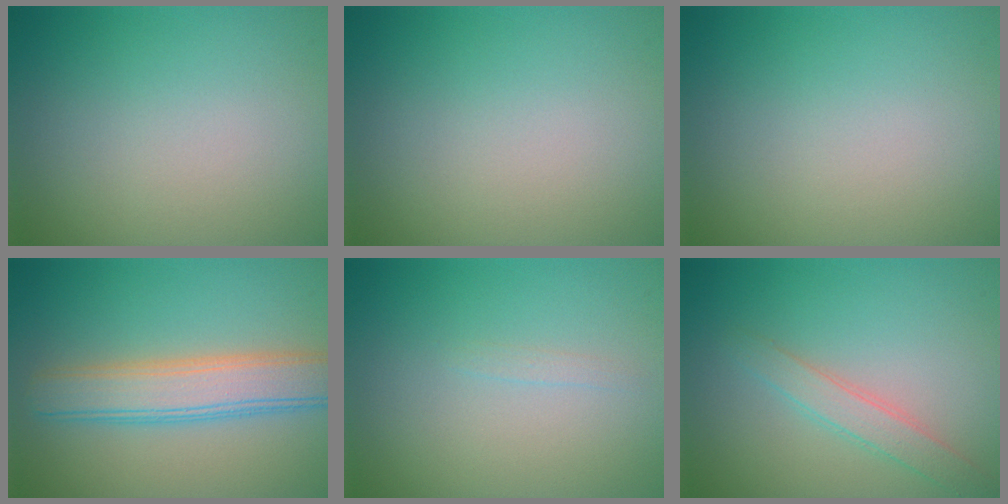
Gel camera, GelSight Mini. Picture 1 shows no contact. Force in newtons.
{"total": 0.0}
{"total": 0.0}
{"total": 5.5, "press": 5.5, "slide": 0.3}
{"total": 0.5, "press": 0.5, "slide": 0.1}
{"total": 2.2, "press": 2.2, "slide": 0.1}